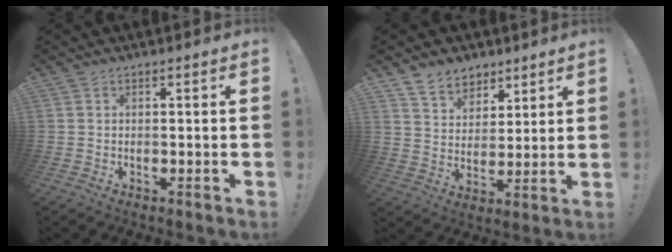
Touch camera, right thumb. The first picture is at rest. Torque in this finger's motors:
{"motor_torque": [-0.39, 0.92, 0.44, 0.72, 0.00]}